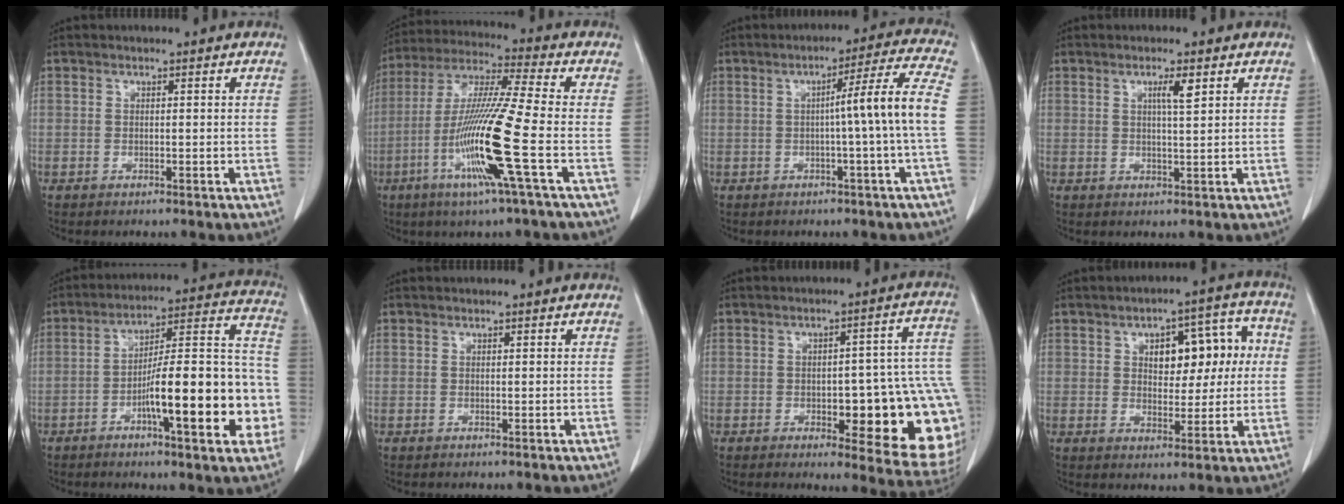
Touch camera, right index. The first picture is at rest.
{"total": 15.4, "force": [-4.7, -1.5, 14.6], "torque": [-0.293, -0.020, -0.096]}
{"total": 8.7, "force": [-0.7, -2.1, 8.4], "torque": [-0.117, 0.013, -0.007]}
{"total": 2.7, "force": [1.3, 0.0, 2.4], "torque": [-0.044, -0.002, 0.021]}
{"total": 19.7, "force": [-5.8, 3.6, 18.5], "torque": [-0.219, 0.033, -0.076]}
{"total": 0.0}
{"total": 19.8, "force": [-3.9, 4.9, 18.8], "torque": [-0.145, 0.028, -0.027]}
{"total": 9.9, "force": [1.9, 5.1, 8.3], "torque": [-0.102, 0.037, 0.034]}